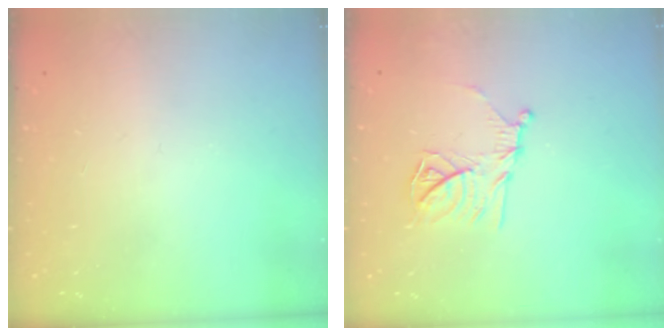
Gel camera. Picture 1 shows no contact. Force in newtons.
{"total": 11.7, "press": 11.7, "slide": 0.4}